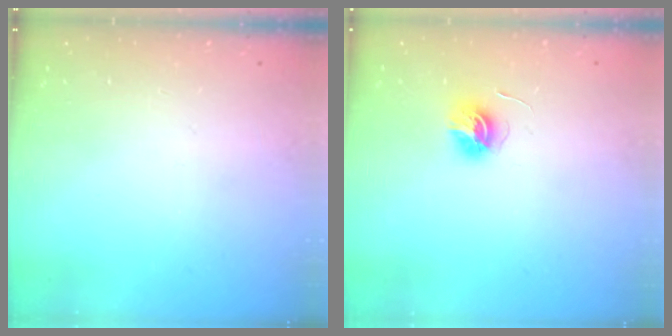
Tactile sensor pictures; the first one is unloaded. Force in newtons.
{"total": 5.6, "press": 5.6, "slide": 0.6}